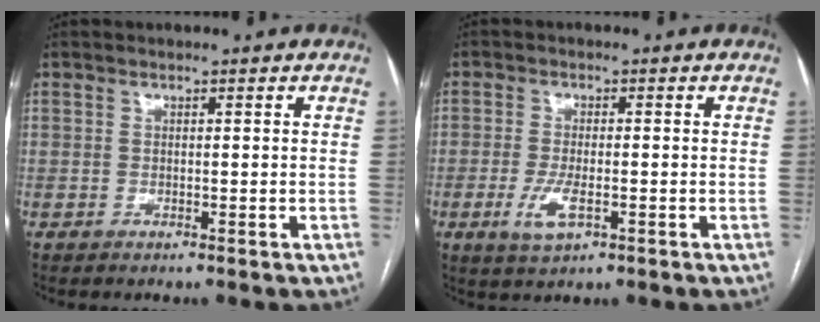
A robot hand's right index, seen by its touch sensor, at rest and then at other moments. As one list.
[{"total": 4.4, "force": [-1.5, 1.5, 3.9], "torque": [-0.083, -0.006, -0.022]}]